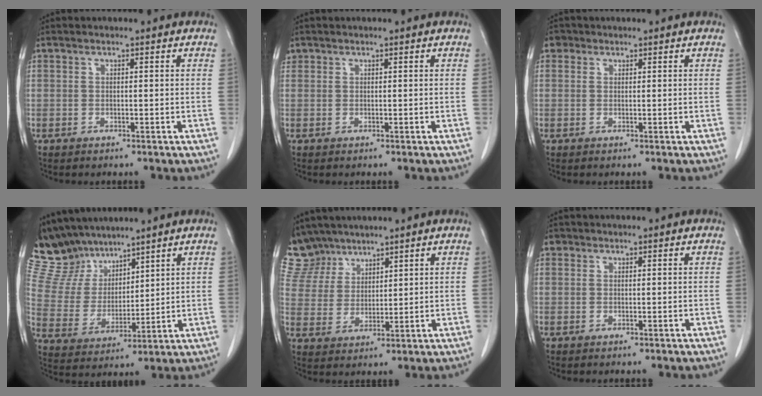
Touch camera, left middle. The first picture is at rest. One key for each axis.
{"total": 0.8, "fx": 0.5, "fy": 0.6, "fz": 0.0, "tx": 0.002, "ty": 0.013, "tz": 0.010}
{"total": 1.2, "fx": 0.6, "fy": 1.1, "fz": 0.1, "tx": 0.007, "ty": 0.006, "tz": 0.006}
{"total": 11.5, "fx": 10.4, "fy": 4.3, "fz": 2.2, "tx": -0.062, "ty": 0.018, "tz": 0.216}
{"total": 8.6, "fx": 7.6, "fy": 4.0, "fz": 0.2, "tx": -0.010, "ty": 0.010, "tz": 0.162}
{"total": 0.5, "fx": 0.3, "fy": 0.5, "fz": 0.0, "tx": 0.002, "ty": 0.003, "tz": 0.004}